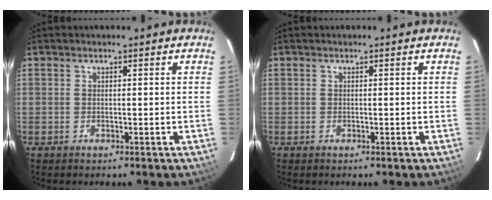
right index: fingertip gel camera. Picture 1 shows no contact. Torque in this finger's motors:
{"motor_torque": [0.13, -0.08, 0.02, 0.01]}